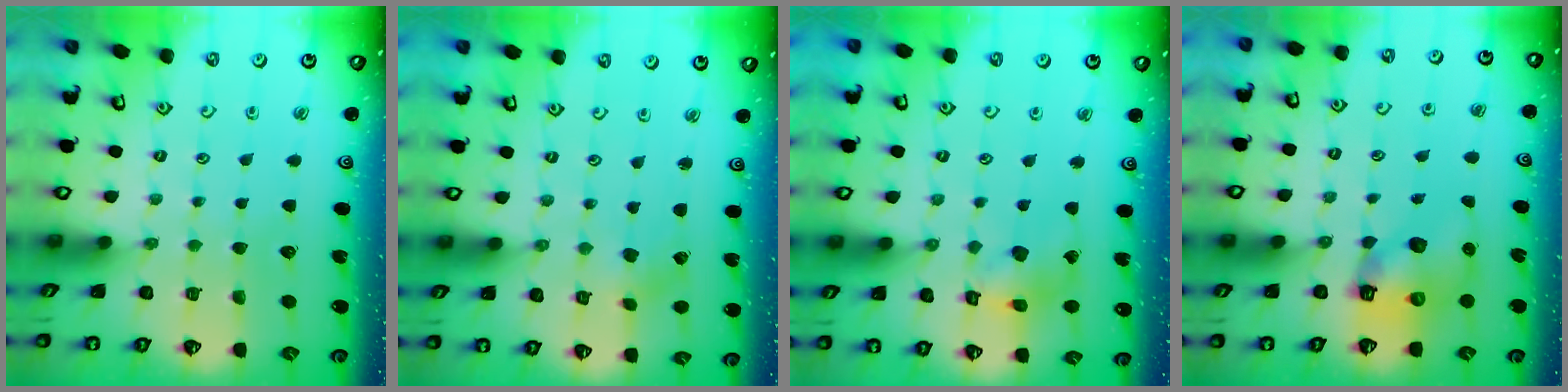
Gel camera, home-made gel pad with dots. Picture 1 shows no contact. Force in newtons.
{"total": 0.6, "press": 0.6, "slide": 0.1}
{"total": 9.6, "press": 9.5, "slide": 1.1}
{"total": 9.1, "press": 9.0, "slide": 1.5}